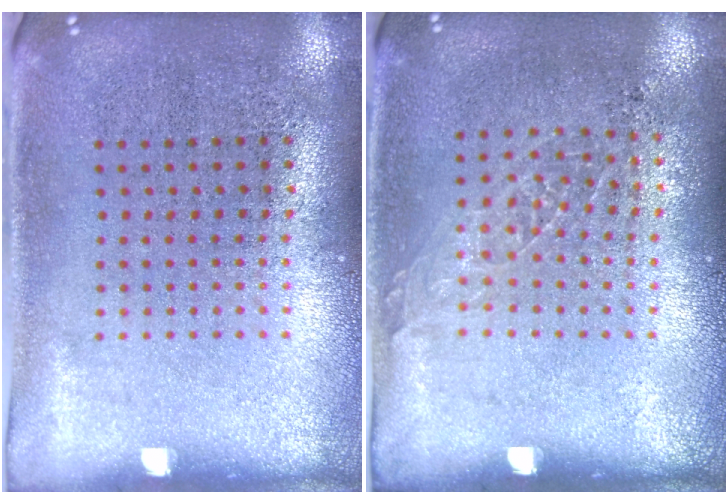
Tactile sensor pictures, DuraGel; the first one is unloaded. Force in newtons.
{"total": 0.9, "press": 0.8, "slide": 0.2}